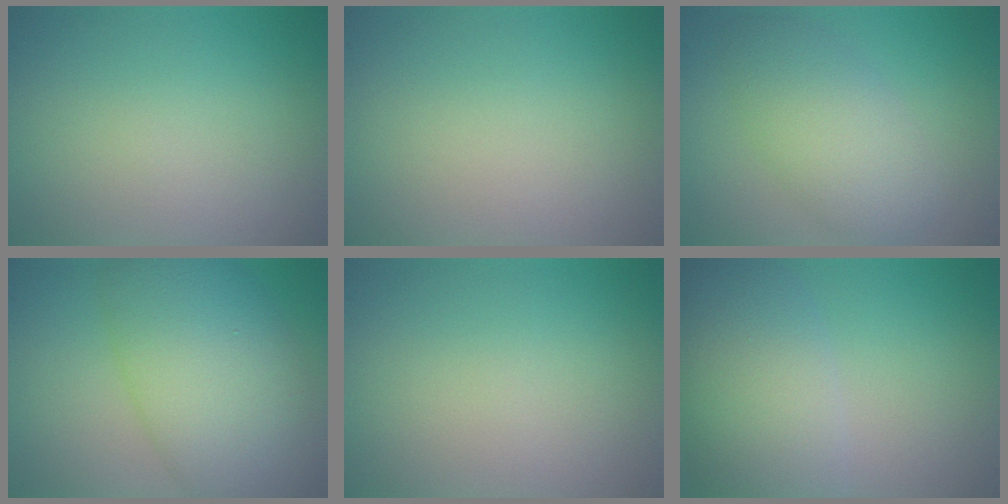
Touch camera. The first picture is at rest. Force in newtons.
{"total": 0.0}
{"total": 5.0, "press": 5.0, "slide": 0.2}
{"total": 10.5, "press": 10.5, "slide": 0.3}
{"total": 0.0}
{"total": 8.4, "press": 8.4, "slide": 0.3}